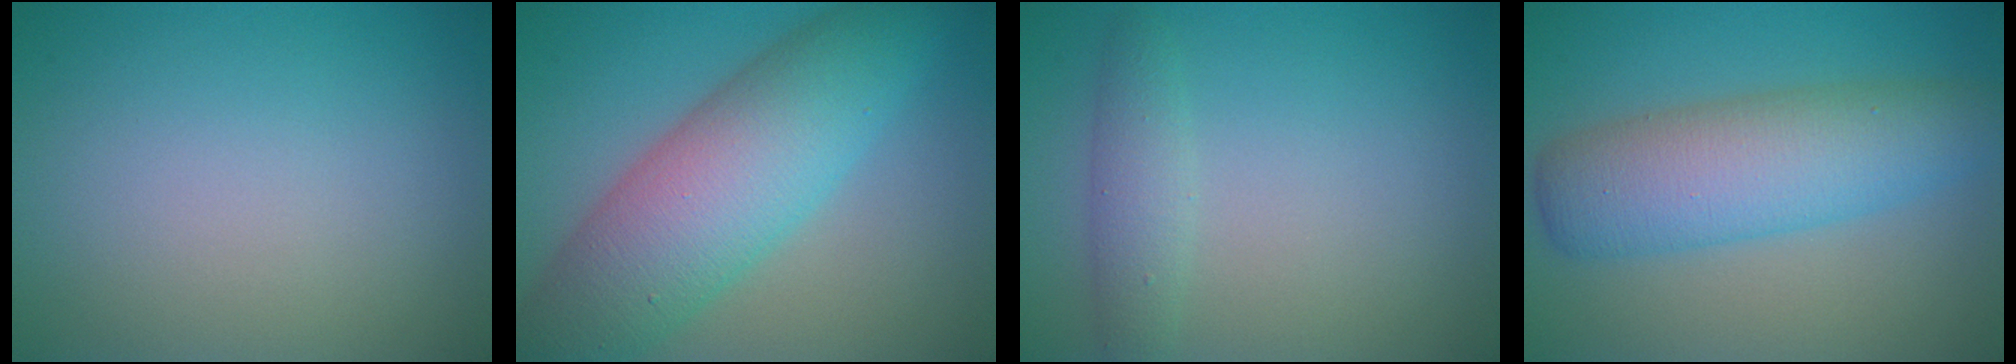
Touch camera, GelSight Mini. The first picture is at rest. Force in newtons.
{"total": 9.6, "press": 9.6, "slide": 0.1}
{"total": 2.1, "press": 2.1, "slide": 0.1}
{"total": 7.2, "press": 7.2, "slide": 0.1}